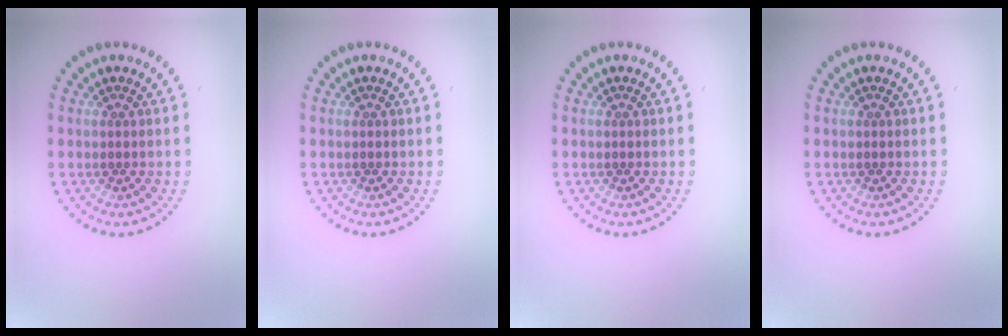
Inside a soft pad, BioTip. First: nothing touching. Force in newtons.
{"total": 0.0}
{"total": 0.0}
{"total": 0.0}